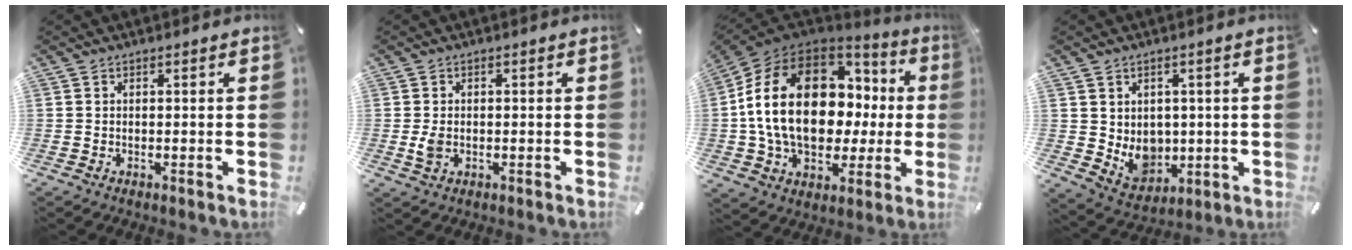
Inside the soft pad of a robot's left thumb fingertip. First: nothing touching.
{"total": 3.2, "force": [-0.5, 2.4, 2.1], "torque": [-0.043, -0.004, -0.013]}
{"total": 23.4, "force": [2.9, 15.9, 16.9], "torque": [-0.347, -0.004, 0.057]}
{"total": 7.2, "force": [1.6, 6.7, 2.0], "torque": [-0.029, -0.021, 0.038]}